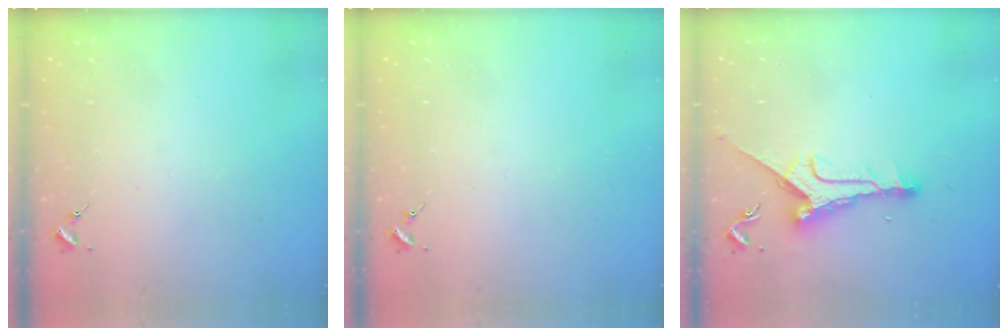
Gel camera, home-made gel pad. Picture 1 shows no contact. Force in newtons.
{"total": 0.0}
{"total": 9.8, "press": 9.8, "slide": 0.1}